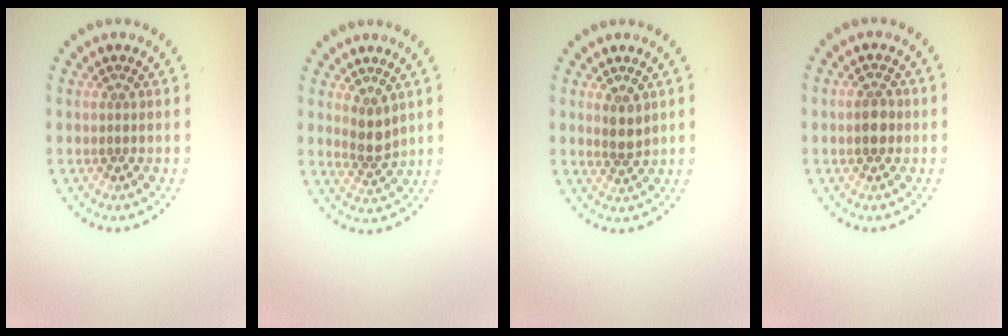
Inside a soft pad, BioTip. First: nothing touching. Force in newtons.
{"total": 2.2, "press": 1.8, "slide": 1.3}
{"total": 1.9, "press": 1.6, "slide": 0.9}
{"total": 2.0, "press": 2.0, "slide": 0.1}